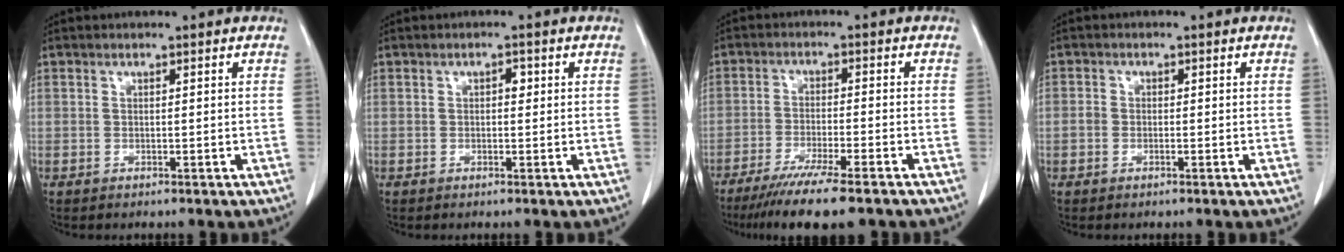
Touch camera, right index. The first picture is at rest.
{"total": 1.2, "force": [0.2, 0.7, 0.9], "torque": [-0.009, 0.004, 0.001]}
{"total": 10.9, "force": [-8.5, 0.2, 6.8], "torque": [-0.101, -0.027, -0.133]}
{"total": 1.3, "force": [-0.3, 1.0, 0.6], "torque": [-0.010, 0.004, -0.008]}